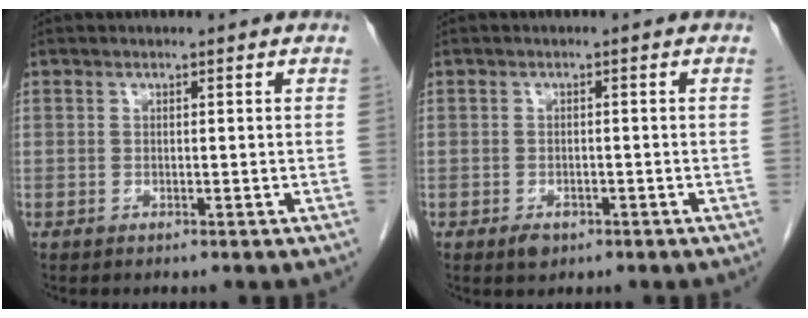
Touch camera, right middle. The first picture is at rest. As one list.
[{"total": 2.0, "force": [-1.2, 1.1, 1.1], "torque": [-0.019, 0.001, -0.012]}]